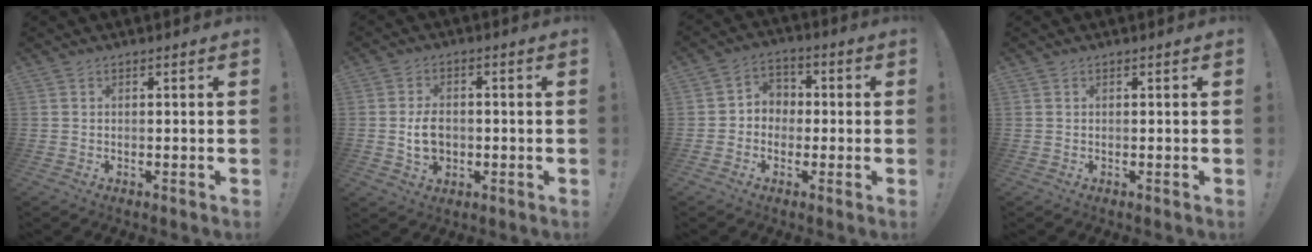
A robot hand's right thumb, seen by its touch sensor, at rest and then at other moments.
{"total": 7.3, "force": [-1.1, 5.4, 4.7], "torque": [-0.066, 0.005, -0.020]}
{"total": 5.8, "force": [-1.5, 5.4, 1.4], "torque": [-0.024, 0.023, -0.023]}
{"total": 0.0}